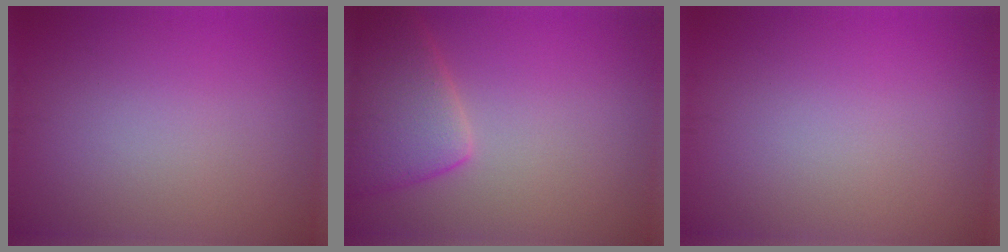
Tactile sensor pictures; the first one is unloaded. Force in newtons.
{"total": 5.3, "press": 5.3, "slide": 0.4}
{"total": 0.0}